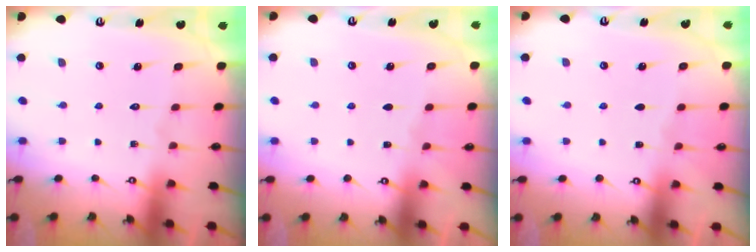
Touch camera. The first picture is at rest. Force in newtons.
{"total": 0.0}
{"total": 0.0}